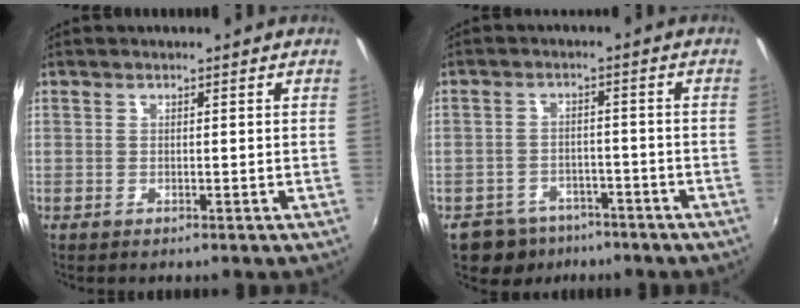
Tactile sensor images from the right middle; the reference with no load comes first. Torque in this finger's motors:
{"motor_torque": [-0.37, -0.13, -0.07, -0.02]}